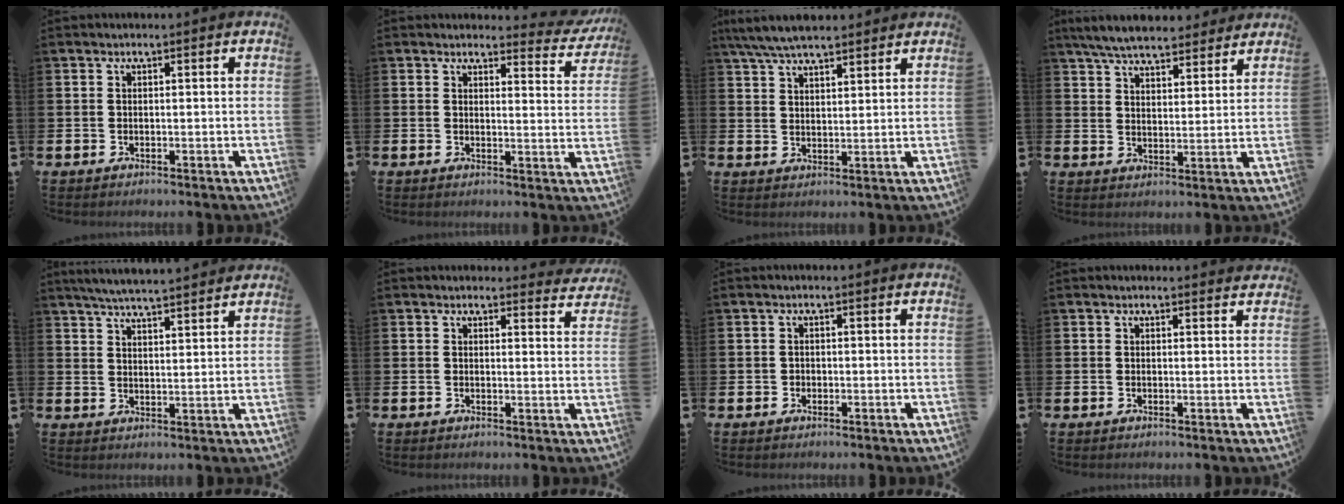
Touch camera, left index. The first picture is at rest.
{"total": 2.9, "force": [2.6, 1.0, 0.3], "torque": [0.000, -0.022, 0.041]}
{"total": 6.2, "force": [5.8, 1.1, 2.1], "torque": [-0.061, -0.012, 0.108]}
{"total": 7.0, "force": [6.6, 1.4, 1.8], "torque": [-0.054, -0.026, 0.119]}
{"total": 5.2, "force": [5.1, -0.2, 0.9], "torque": [-0.039, -0.024, 0.094]}
{"total": 2.1, "force": [2.1, 0.6, 0.0], "torque": [0.004, -0.009, 0.035]}
{"total": 0.7, "force": [-0.2, 0.7, 0.0], "torque": [0.002, 0.003, -0.007]}
{"total": 0.8, "force": [0.8, 0.2, 0.1], "torque": [0.006, 0.000, 0.013]}